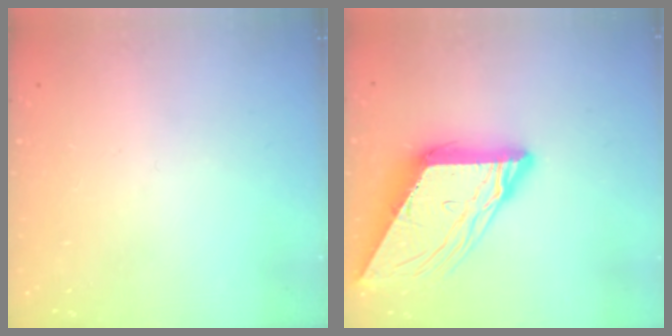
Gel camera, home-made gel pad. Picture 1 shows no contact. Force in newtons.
{"total": 14.2, "press": 14.1, "slide": 1.5}